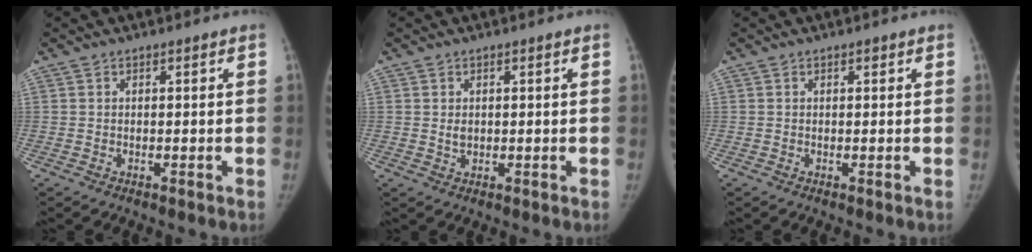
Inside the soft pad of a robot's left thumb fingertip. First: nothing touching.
{"total": 1.6, "force": [0.3, 1.1, 1.1], "torque": [-0.015, -0.004, 0.010]}
{"total": 0.6, "force": [0.3, 0.3, 0.4], "torque": [-0.003, -0.001, 0.005]}